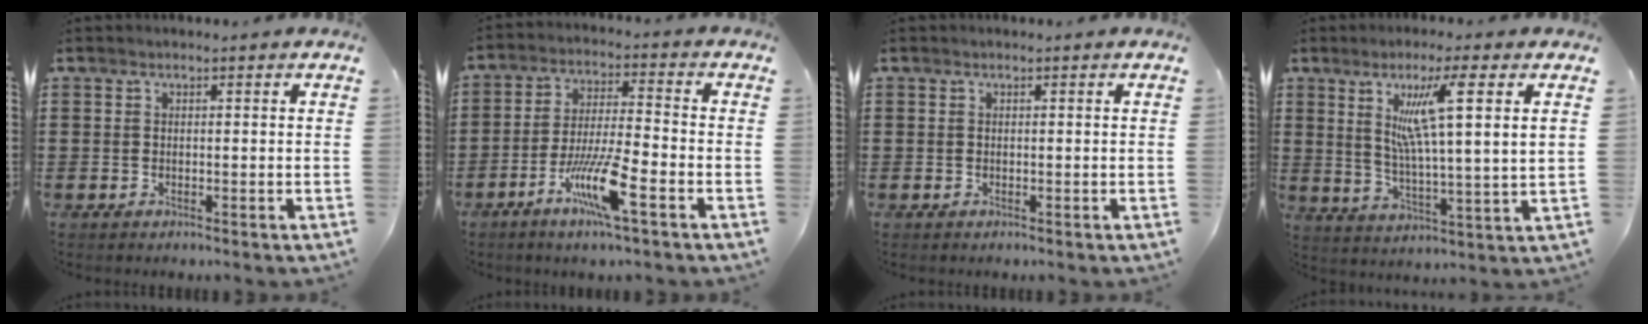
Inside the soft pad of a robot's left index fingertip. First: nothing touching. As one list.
[{"total": 9.5, "force": [-5.0, 1.5, 8.0], "torque": [-0.167, -0.003, -0.097]}, {"total": 0.0}, {"total": 9.8, "force": [4.9, 0.7, 8.4], "torque": [-0.160, -0.011, 0.078]}]